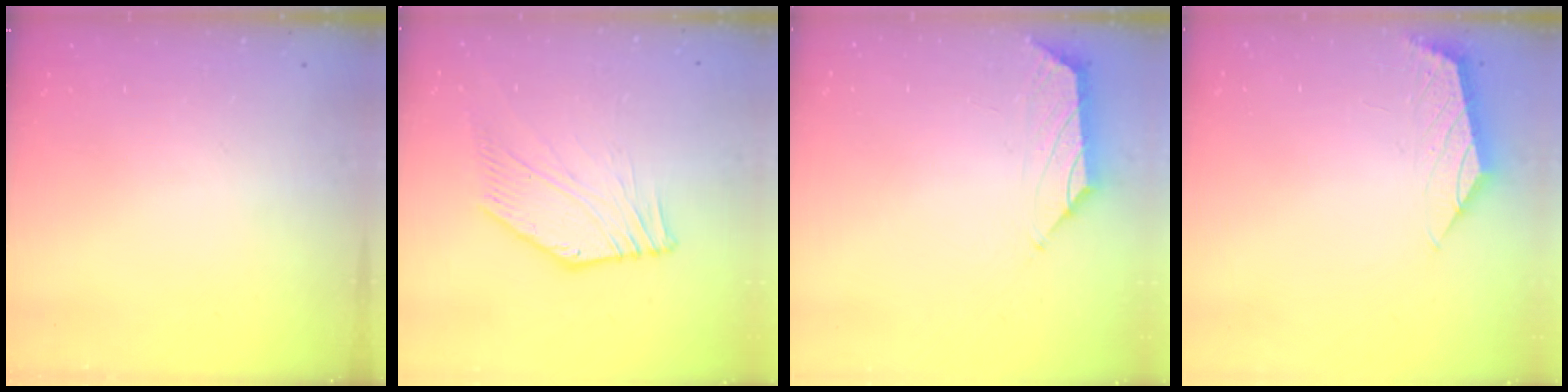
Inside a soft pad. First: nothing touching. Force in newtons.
{"total": 2.6, "press": 2.5, "slide": 0.9}
{"total": 0.0}
{"total": 0.8, "press": 0.7, "slide": 0.3}